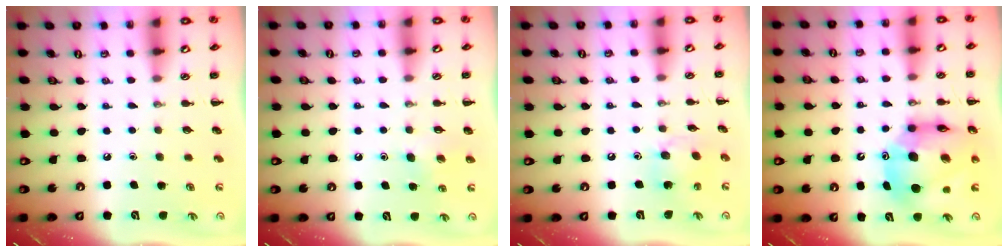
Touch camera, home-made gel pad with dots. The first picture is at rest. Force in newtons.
{"total": 4.5, "press": 4.2, "slide": 1.5}
{"total": 7.2, "press": 7.2, "slide": 0.5}
{"total": 16.6, "press": 15.8, "slide": 4.9}